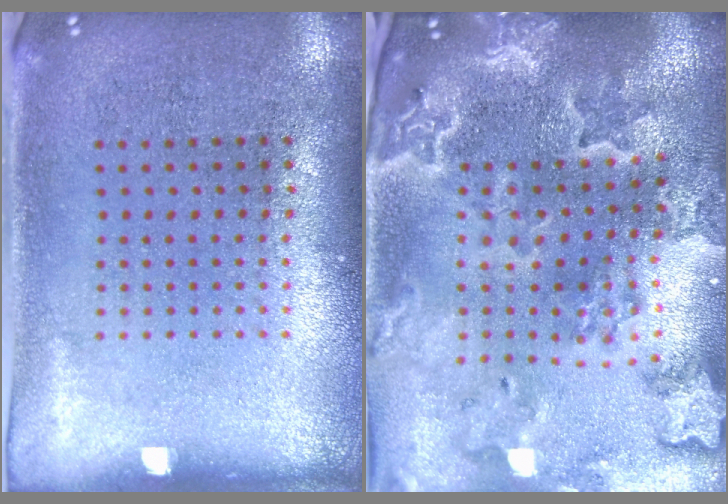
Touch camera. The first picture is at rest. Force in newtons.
{"total": 3.3, "press": 3.0, "slide": 1.3}